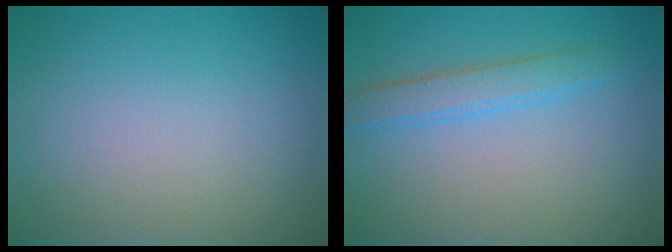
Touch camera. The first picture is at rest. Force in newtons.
{"total": 2.5, "press": 2.5, "slide": 0.1}